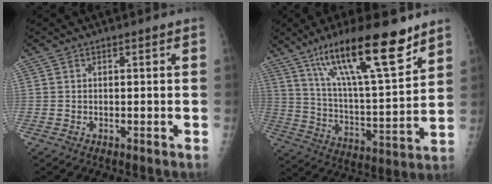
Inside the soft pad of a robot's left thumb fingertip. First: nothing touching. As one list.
[{"total": 21.1, "force": [13.8, 4.4, 15.4], "torque": [-0.240, -0.056, 0.239]}]